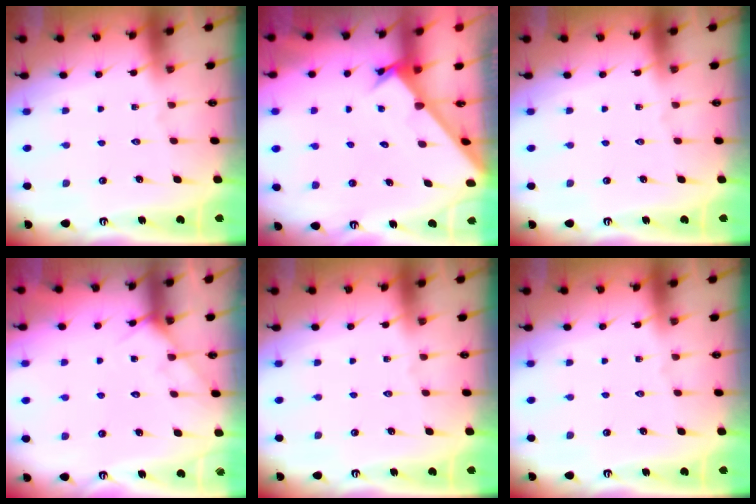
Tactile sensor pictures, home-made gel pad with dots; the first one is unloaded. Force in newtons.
{"total": 2.4, "press": 2.4, "slide": 0.1}
{"total": 0.0}
{"total": 5.3, "press": 5.2, "slide": 0.6}
{"total": 0.0}
{"total": 0.0}